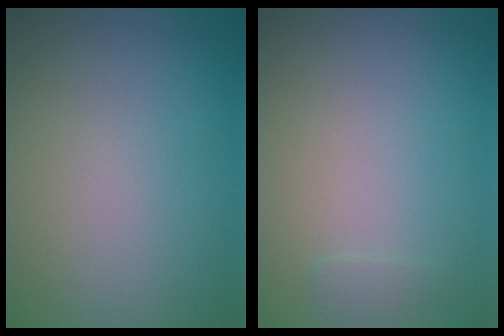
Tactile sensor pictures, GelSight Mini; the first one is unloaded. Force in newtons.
{"total": 0.7, "press": 0.7, "slide": 0.1}